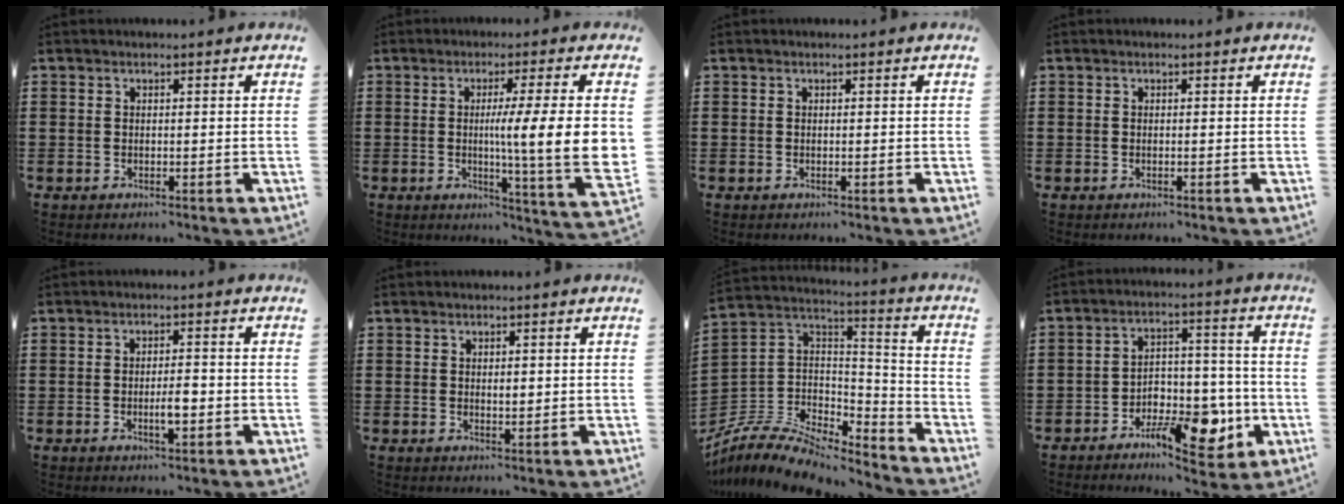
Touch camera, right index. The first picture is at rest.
{"total": 10.6, "force": [0.9, 0.2, 10.5], "torque": [-0.183, -0.019, 0.009]}
{"total": 0.0}
{"total": 0.0}
{"total": 3.2, "force": [-0.8, 0.8, 3.0], "torque": [-0.052, 0.004, -0.015]}
{"total": 1.3, "force": [0.3, 0.5, 1.1], "torque": [-0.022, 0.004, 0.005]}
{"total": 8.9, "force": [-7.6, 3.2, 3.3], "torque": [-0.079, 0.006, -0.149]}
{"total": 9.5, "force": [-4.9, 4.7, 6.7], "torque": [-0.090, 0.015, -0.082]}